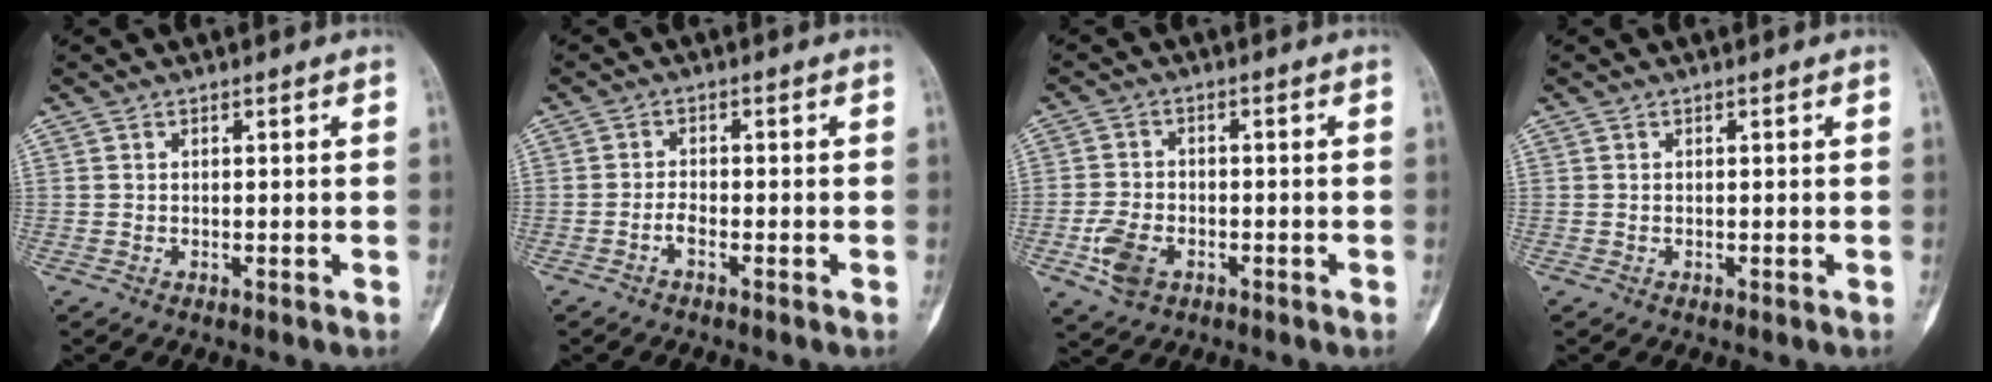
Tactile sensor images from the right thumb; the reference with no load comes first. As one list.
[{"total": 1.8, "force": [-1.1, 0.6, 1.3], "torque": [-0.025, 0.008, -0.023]}, {"total": 6.3, "force": [-2.6, 4.1, 4.0], "torque": [-0.077, 0.009, -0.046]}, {"total": 0.0}]